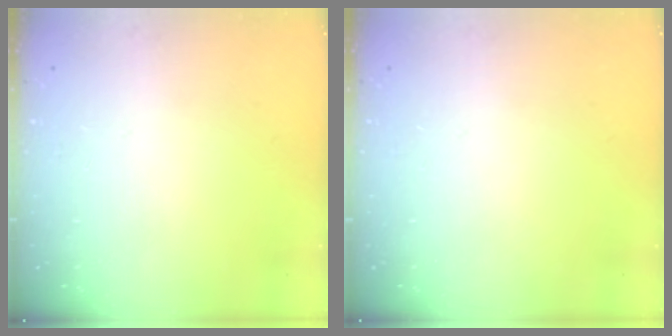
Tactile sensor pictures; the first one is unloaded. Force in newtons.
{"total": 0.0}